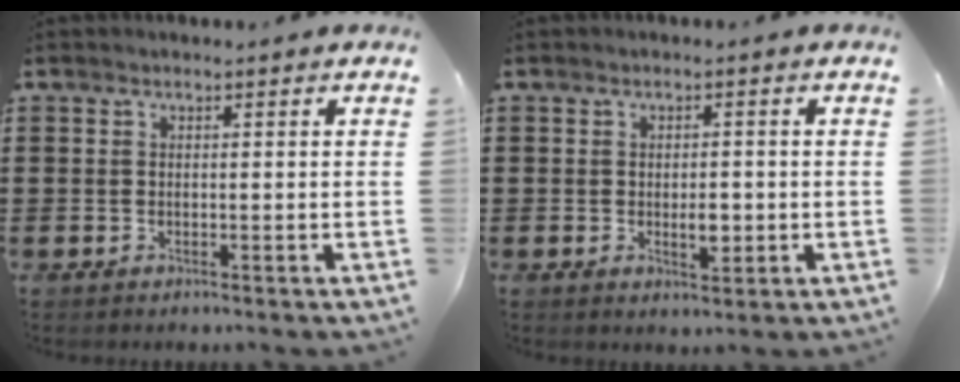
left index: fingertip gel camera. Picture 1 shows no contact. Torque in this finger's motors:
{"motor_torque": [0.07, 0.06, 0.07, 0.06]}